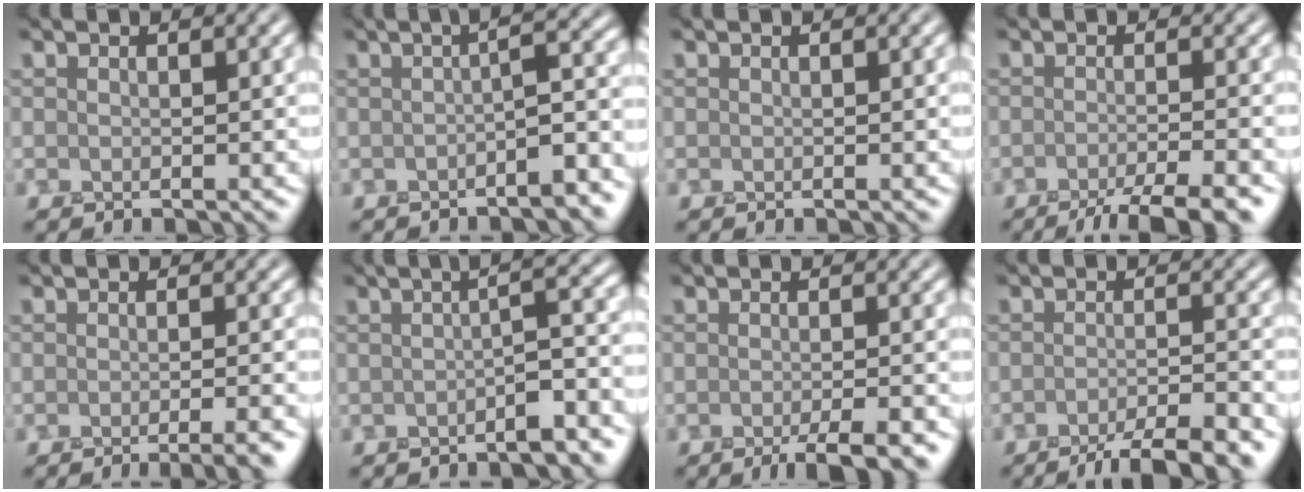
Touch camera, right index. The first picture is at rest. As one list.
[{"total": 6.2, "force": [-2.2, 1.6, 5.5], "torque": [-0.057, 0.015, -0.040]}, {"total": 0.0}, {"total": 5.6, "force": [-3.7, 1.2, 4.0], "torque": [-0.046, -0.002, -0.064]}, {"total": 4.3, "force": [-2.5, 1.1, 3.3], "torque": [-0.020, 0.007, -0.033]}, {"total": 6.3, "force": [-2.2, 1.7, 5.6], "torque": [-0.055, 0.017, -0.042]}, {"total": 4.9, "force": [-3.0, 1.0, 3.7], "torque": [-0.044, -0.003, -0.044]}, {"total": 6.3, "force": [-4.2, 1.4, 4.4], "torque": [-0.057, 0.001, -0.069]}]